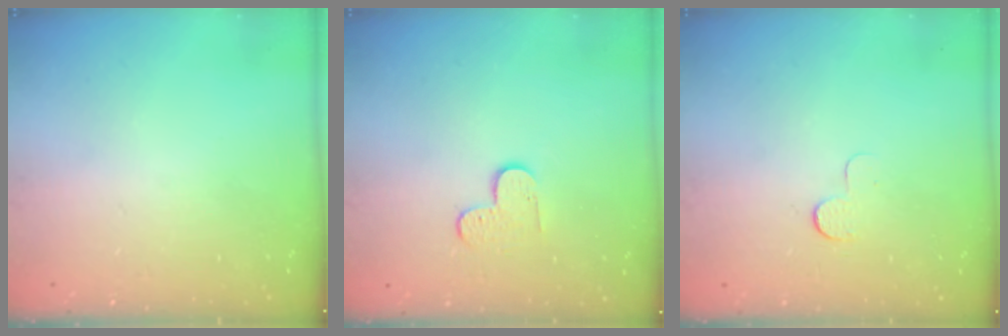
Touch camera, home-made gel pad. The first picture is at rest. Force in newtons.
{"total": 3.8, "press": 3.8, "slide": 0.4}
{"total": 3.9, "press": 3.9, "slide": 0.4}